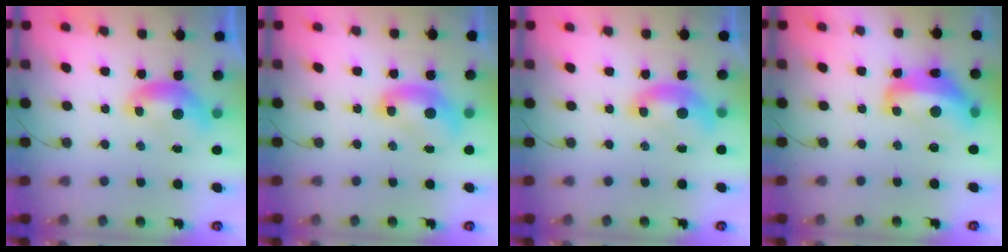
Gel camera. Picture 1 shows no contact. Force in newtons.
{"total": 2.0, "press": 2.0, "slide": 0.2}
{"total": 1.8, "press": 1.7, "slide": 0.6}
{"total": 8.5, "press": 8.4, "slide": 1.3}